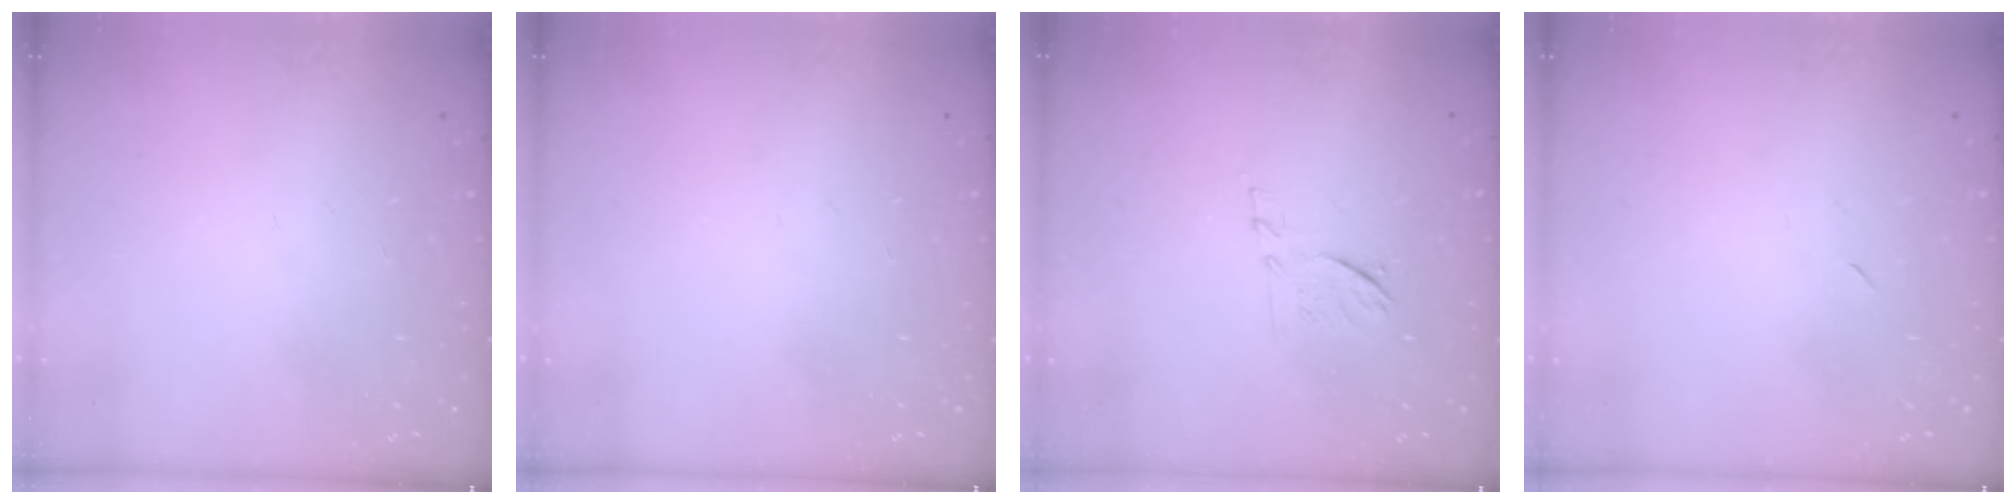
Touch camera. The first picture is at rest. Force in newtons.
{"total": 0.0}
{"total": 6.9, "press": 6.8, "slide": 1.0}
{"total": 2.3, "press": 2.0, "slide": 1.2}